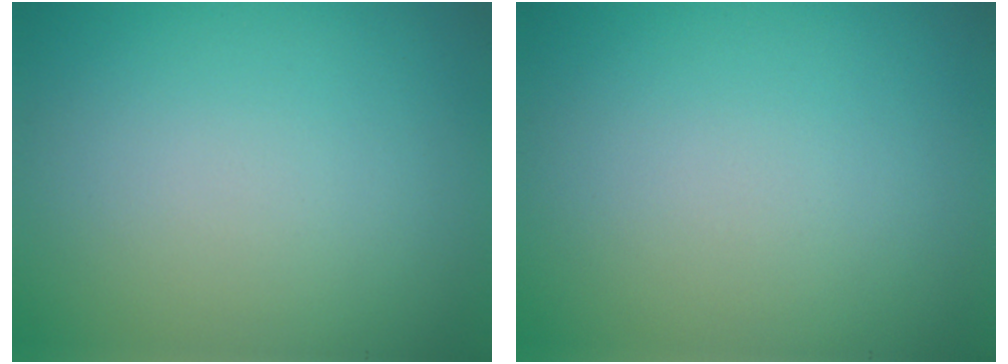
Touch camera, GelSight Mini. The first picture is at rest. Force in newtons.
{"total": 0.0}